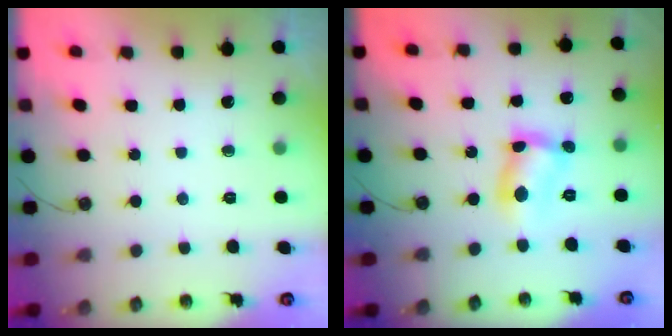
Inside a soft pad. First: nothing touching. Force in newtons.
{"total": 8.9, "press": 8.9, "slide": 0.4}